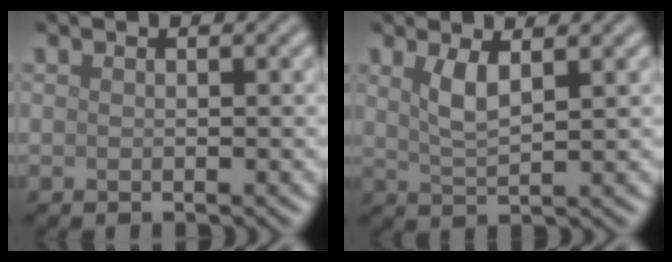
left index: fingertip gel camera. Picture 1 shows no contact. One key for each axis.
{"total": 2.7, "fx": 1.3, "fy": 0.7, "fz": 2.2, "tx": -0.044, "ty": -0.005, "tz": 0.027}